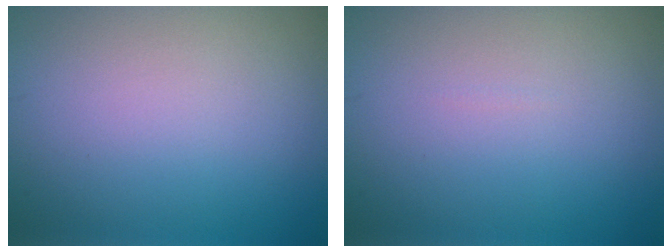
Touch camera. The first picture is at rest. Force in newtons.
{"total": 0.0}